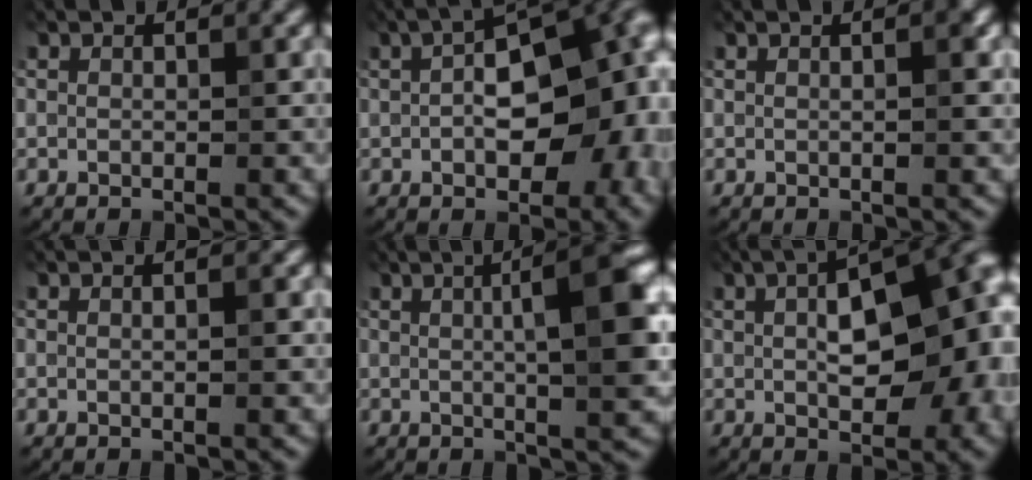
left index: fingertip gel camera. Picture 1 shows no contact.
{"total": 13.4, "force": [0.3, 7.3, 11.2], "torque": [-0.143, 0.013, 0.009]}
{"total": 1.4, "force": [0.3, 0.1, 1.3], "torque": [-0.024, 0.004, 0.005]}
{"total": 0.7, "force": [0.1, -0.1, 0.7], "torque": [-0.016, 0.003, 0.003]}
{"total": 7.1, "force": [1.1, 1.1, 6.9], "torque": [-0.098, 0.015, 0.018]}
{"total": 13.0, "force": [1.1, 6.2, 11.4], "torque": [-0.142, 0.018, 0.022]}